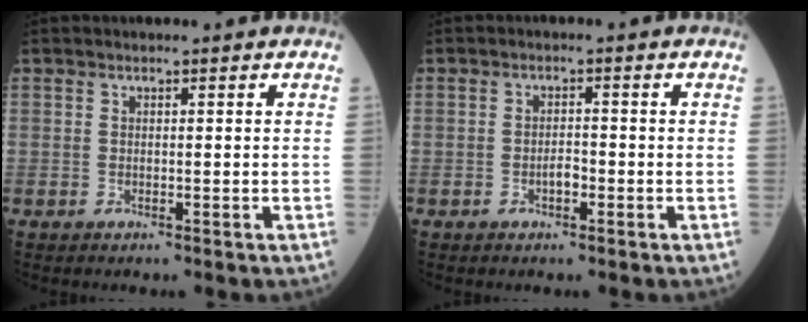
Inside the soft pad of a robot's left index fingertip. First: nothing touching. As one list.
[{"total": 1.9, "force": [-1.2, 0.8, 1.3], "torque": [-0.022, -0.001, -0.022]}]